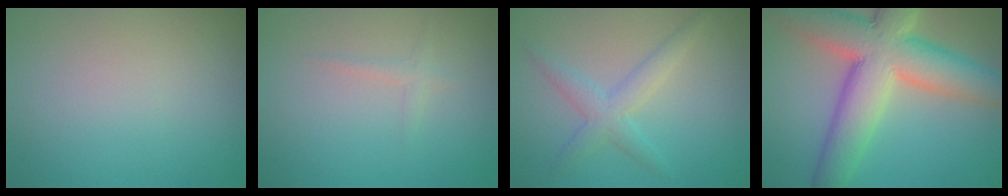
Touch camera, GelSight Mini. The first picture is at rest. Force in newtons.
{"total": 0.8, "press": 0.8, "slide": 0.1}
{"total": 2.8, "press": 2.8, "slide": 0.1}
{"total": 11.4, "press": 11.3, "slide": 0.7}